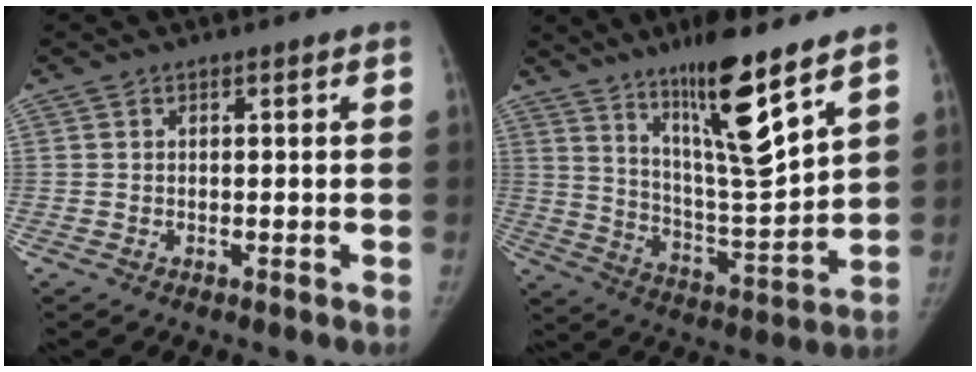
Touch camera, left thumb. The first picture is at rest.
{"total": 16.6, "force": [10.8, 2.1, 12.5], "torque": [-0.197, -0.077, 0.194]}